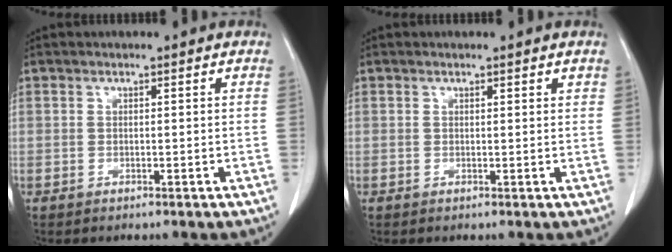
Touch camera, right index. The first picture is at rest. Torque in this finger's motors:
{"motor_torque": [-0.01, -0.02, -0.11, -0.01]}